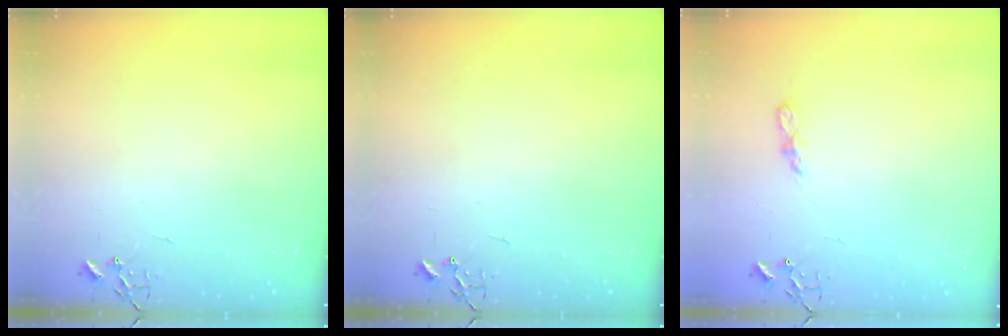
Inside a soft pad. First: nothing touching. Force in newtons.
{"total": 0.0}
{"total": 4.6, "press": 4.6, "slide": 0.6}